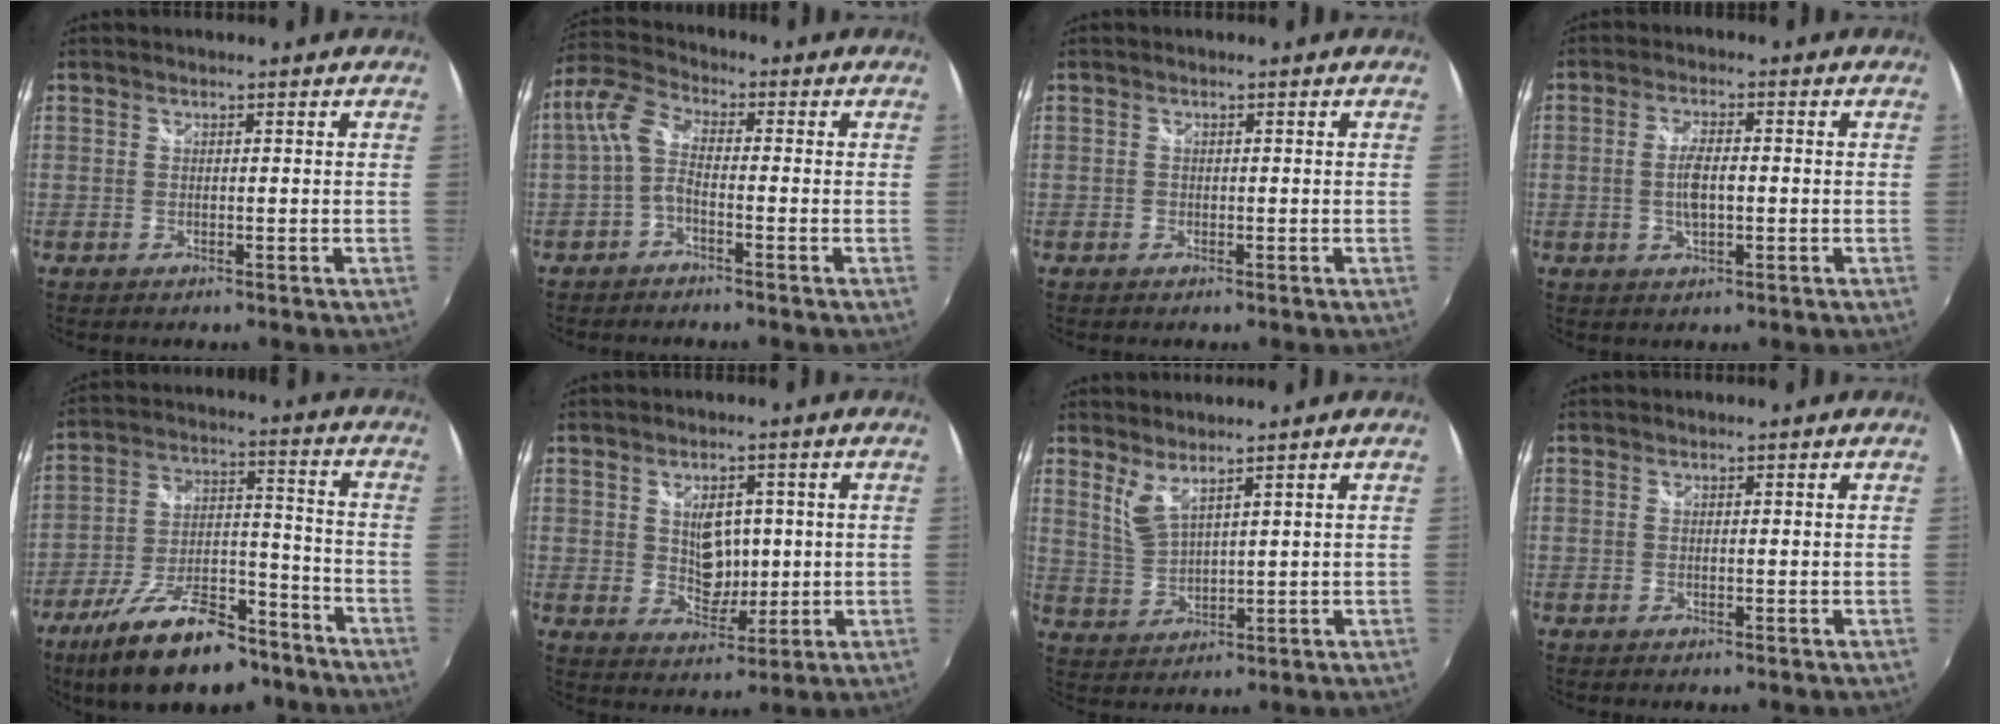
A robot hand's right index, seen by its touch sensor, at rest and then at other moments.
{"total": 5.6, "force": [-1.5, 2.4, 4.8], "torque": [-0.118, 0.018, -0.034]}
{"total": 0.7, "force": [-0.3, 0.6, 0.1], "torque": [-0.001, -0.002, -0.006]}
{"total": 5.0, "force": [-0.5, 1.8, 4.7], "torque": [-0.092, 0.001, -0.007]}
{"total": 20.3, "force": [-14.5, 8.0, 11.8], "torque": [-0.215, -0.002, -0.228]}
{"total": 7.1, "force": [1.0, 4.8, 5.2], "torque": [-0.082, -0.001, 0.023]}
{"total": 4.1, "force": [3.0, 0.8, 2.6], "torque": [-0.056, -0.006, 0.066]}
{"total": 0.0}